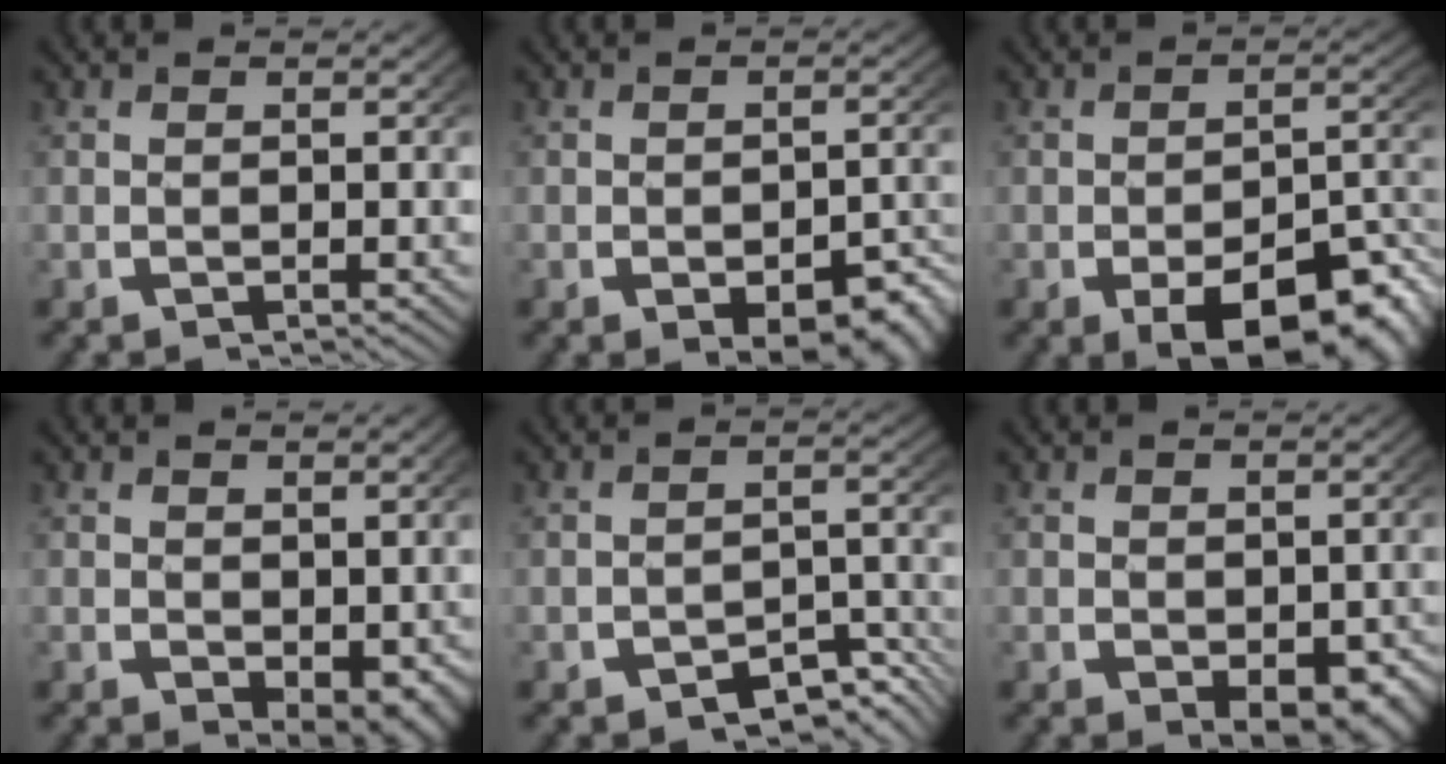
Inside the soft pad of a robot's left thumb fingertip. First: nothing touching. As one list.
[{"total": 5.0, "force": [-2.1, 2.8, 3.7], "torque": [-0.059, -0.029, -0.017]}, {"total": 9.4, "force": [-4.3, 4.8, 6.9], "torque": [-0.099, -0.034, -0.043]}, {"total": 3.1, "force": [0.2, 1.9, 2.4], "torque": [-0.033, -0.024, 0.021]}, {"total": 4.1, "force": [-2.8, 2.1, 2.2], "torque": [-0.027, -0.013, -0.042]}, {"total": 3.7, "force": [-0.8, 2.4, 2.7], "torque": [-0.041, -0.032, 0.009]}]